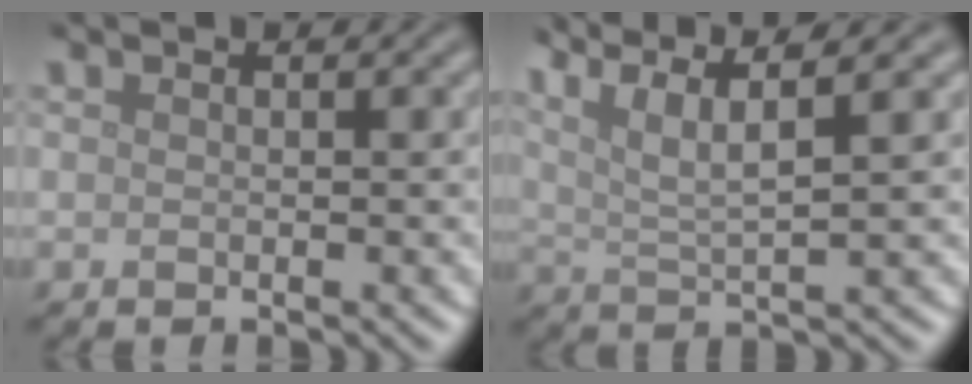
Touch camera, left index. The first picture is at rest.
{"total": 6.8, "force": [4.1, 1.4, 5.3], "torque": [-0.092, 0.018, 0.067]}